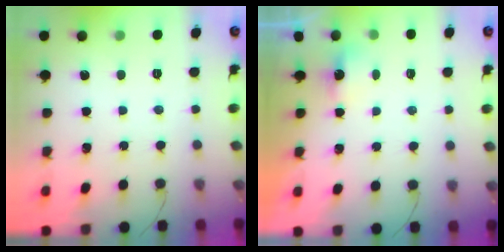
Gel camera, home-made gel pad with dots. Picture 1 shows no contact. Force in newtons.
{"total": 2.7, "press": 2.7, "slide": 0.7}